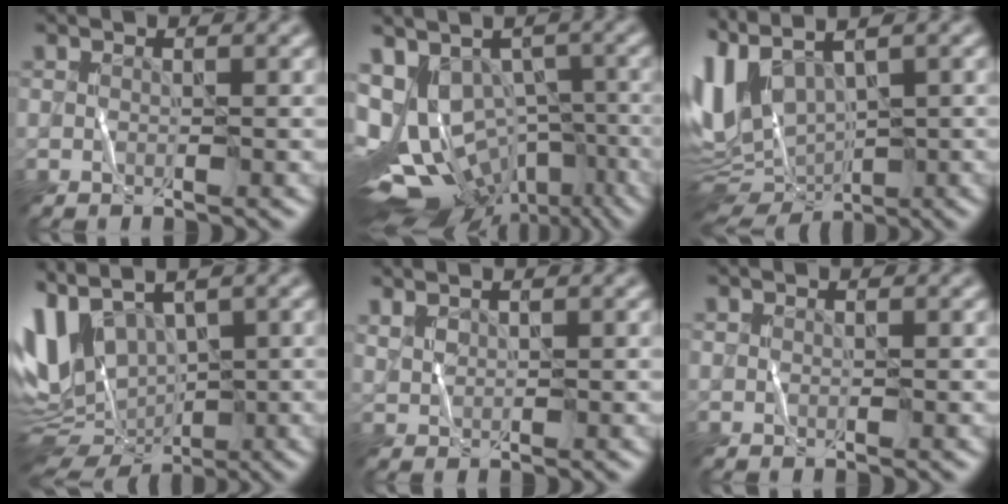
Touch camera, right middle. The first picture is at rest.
{"total": 13.1, "force": [-1.5, 8.6, 9.7], "torque": [-0.193, -0.004, 0.035]}
{"total": 8.6, "force": [1.7, 3.3, 7.7], "torque": [-0.189, 0.001, 0.054]}
{"total": 9.9, "force": [1.8, 5.2, 8.2], "torque": [-0.179, 0.001, 0.040]}
{"total": 2.0, "force": [1.8, -0.7, -0.2], "torque": [-0.005, 0.006, 0.036]}
{"total": 0.0}